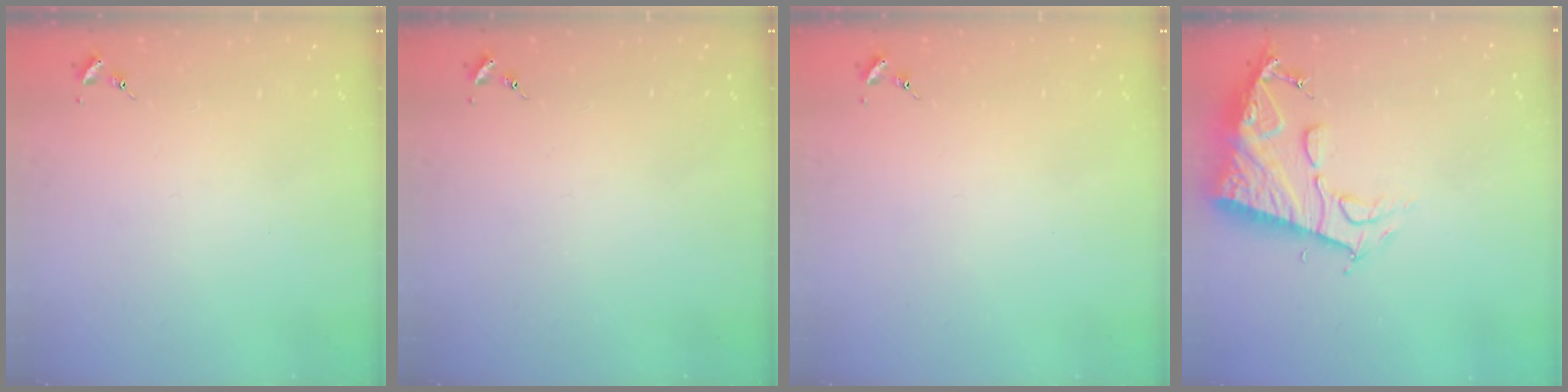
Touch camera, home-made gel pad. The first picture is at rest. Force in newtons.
{"total": 0.0}
{"total": 0.0}
{"total": 13.8, "press": 13.7, "slide": 1.3}